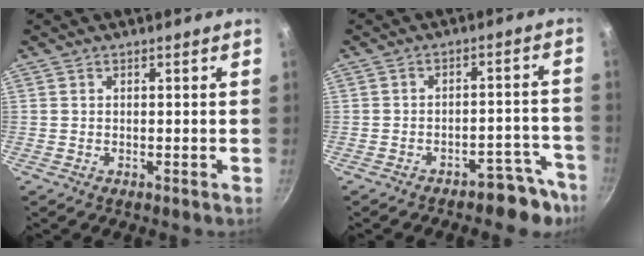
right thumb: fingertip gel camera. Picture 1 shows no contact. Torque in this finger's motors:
{"motor_torque": [-0.11, -0.01, -0.11, -0.04, 0.02]}